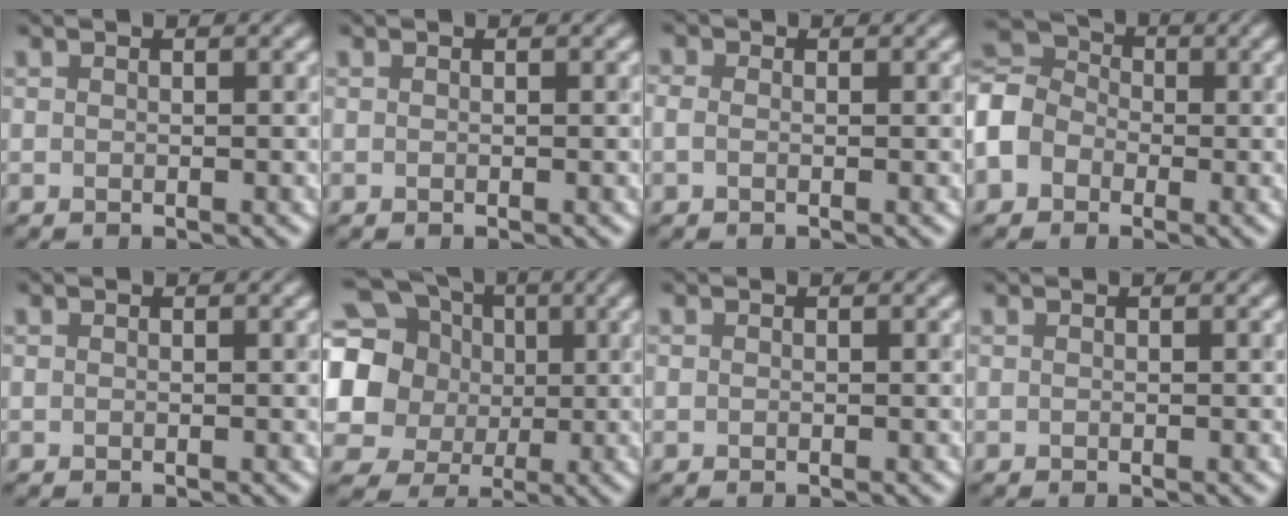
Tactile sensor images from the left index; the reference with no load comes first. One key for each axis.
{"total": 0.0}
{"total": 0.9, "fx": -0.1, "fy": 0.6, "fz": 0.6, "tx": -0.018, "ty": 0.000, "tz": -0.008}
{"total": 6.3, "fx": -1.6, "fy": 5.3, "fz": 3.1, "tx": -0.080, "ty": 0.006, "tz": -0.046}
{"total": 0.0}
{"total": 16.6, "fx": 3.0, "fy": 15.0, "fz": 6.2, "tx": -0.181, "ty": 0.020, "tz": 0.019}
{"total": 0.0}
{"total": 0.0}